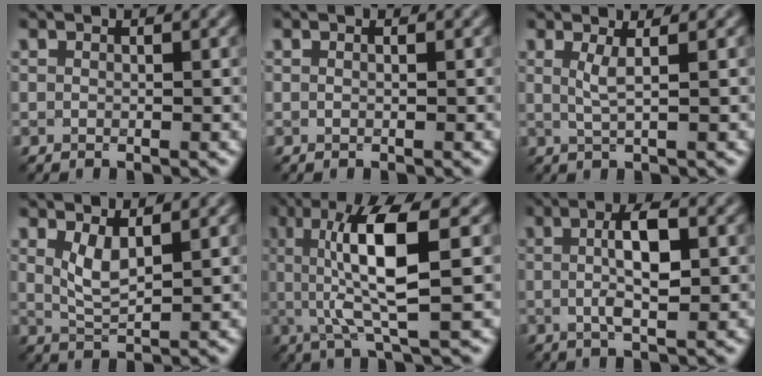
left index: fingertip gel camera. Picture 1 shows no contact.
{"total": 0.0}
{"total": 1.7, "force": [0.5, 0.4, 1.6], "torque": [-0.029, -0.005, 0.007]}
{"total": 2.5, "force": [1.3, 0.7, 2.0], "torque": [-0.043, -0.009, 0.030]}
{"total": 7.9, "force": [1.1, 1.7, 7.7], "torque": [-0.131, 0.001, 0.023]}
{"total": 4.5, "force": [0.4, 1.2, 4.3], "torque": [-0.080, 0.004, 0.005]}